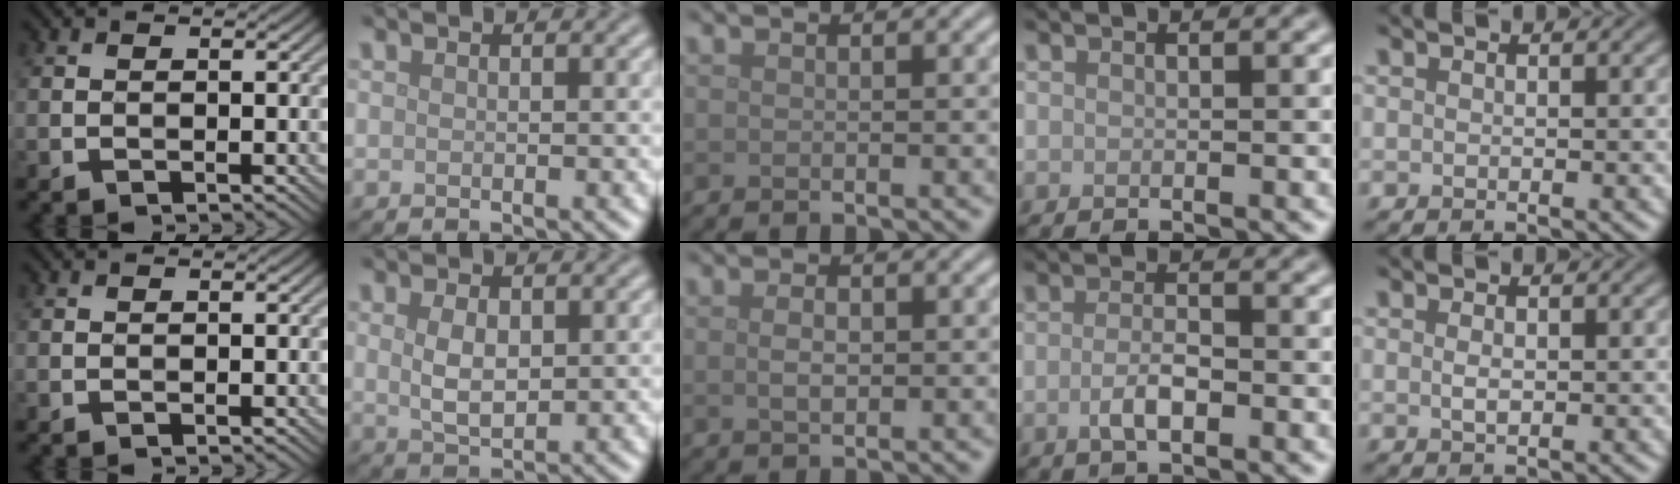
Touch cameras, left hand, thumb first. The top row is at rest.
{"index": {"total": 2.8, "force": [0.5, 1.6, 2.3], "torque": [-0.052, -0.003, 0.015]}, "middle": {"total": 1.4, "force": [0.1, 0.8, 1.2], "torque": [-0.025, -0.002, 0.001]}, "ring": {"total": 2.3, "force": [-0.8, 0.8, 2.0], "torque": [-0.041, 0.001, -0.019]}, "little": {"total": 1.0, "force": [0.1, 0.5, 0.8], "torque": [-0.021, -0.001, 0.002]}}